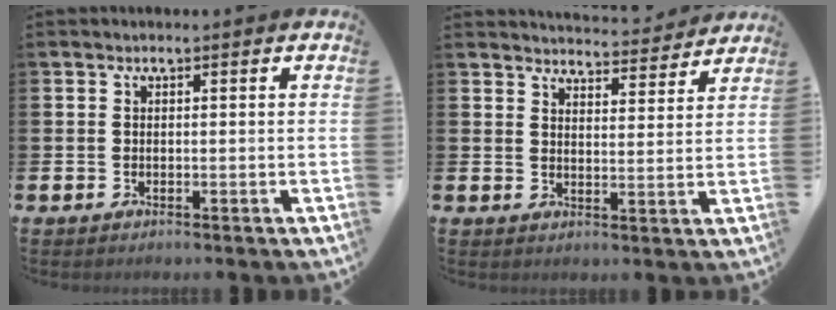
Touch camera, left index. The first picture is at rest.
{"total": 4.7, "force": [4.6, 0.3, 0.1], "torque": [-0.006, -0.036, 0.080]}